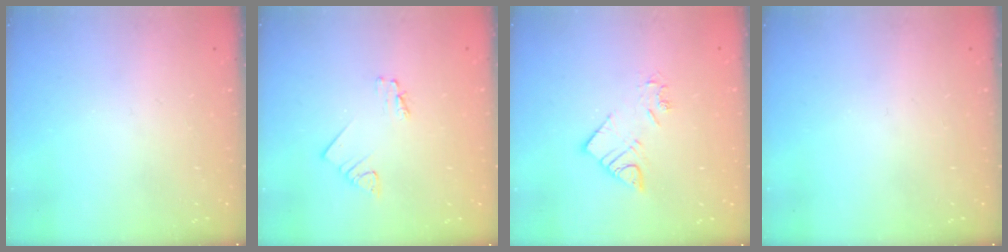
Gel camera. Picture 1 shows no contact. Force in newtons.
{"total": 2.1, "press": 2.1, "slide": 0.2}
{"total": 7.5, "press": 7.5, "slide": 0.5}
{"total": 0.0}